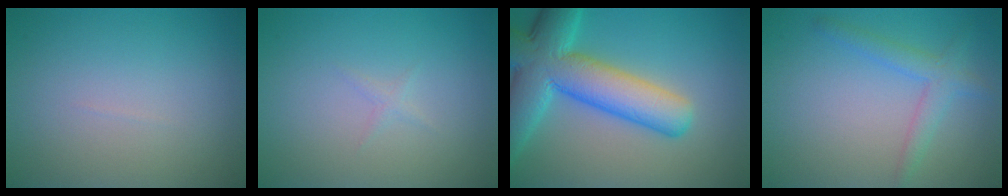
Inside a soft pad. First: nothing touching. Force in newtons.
{"total": 0.6, "press": 0.6, "slide": 0.0}
{"total": 10.3, "press": 10.3, "slide": 0.4}
{"total": 2.5, "press": 2.5, "slide": 0.1}